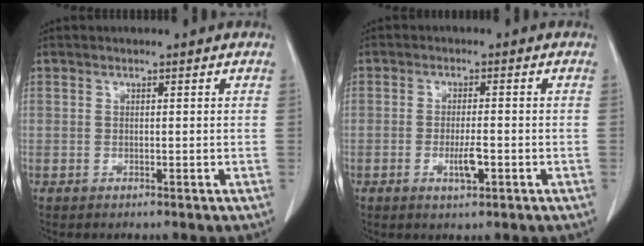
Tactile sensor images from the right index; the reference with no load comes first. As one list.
[{"total": 3.7, "force": [-1.3, 0.7, 3.4], "torque": [-0.062, -0.001, -0.021]}]